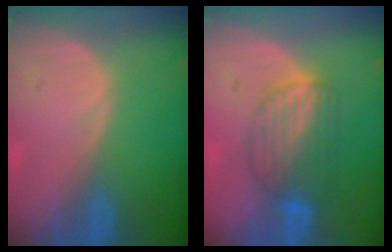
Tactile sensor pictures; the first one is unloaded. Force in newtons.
{"total": 6.4, "press": 6.3, "slide": 0.7}